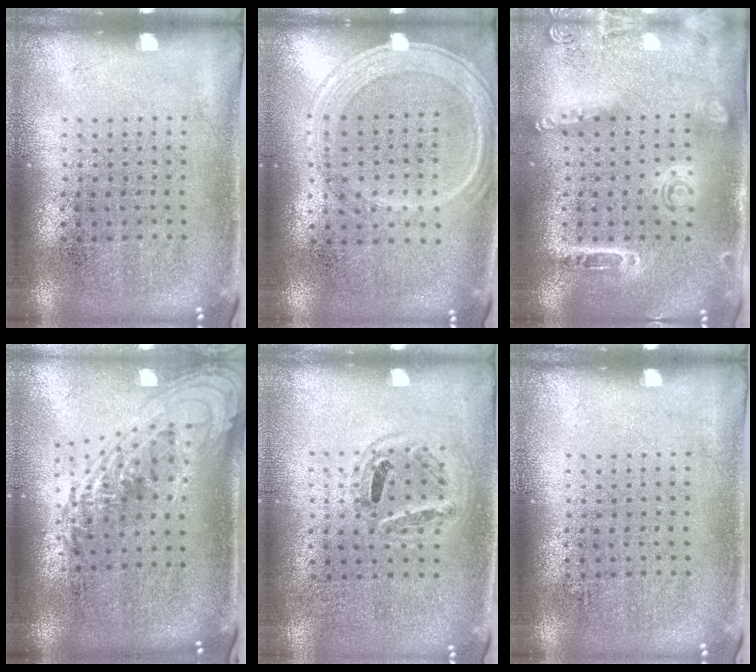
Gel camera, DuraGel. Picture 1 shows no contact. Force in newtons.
{"total": 1.3, "press": 1.2, "slide": 0.3}
{"total": 1.6, "press": 1.4, "slide": 0.7}
{"total": 2.2, "press": 1.6, "slide": 1.5}
{"total": 1.0, "press": 0.9, "slide": 0.3}
{"total": 0.0}